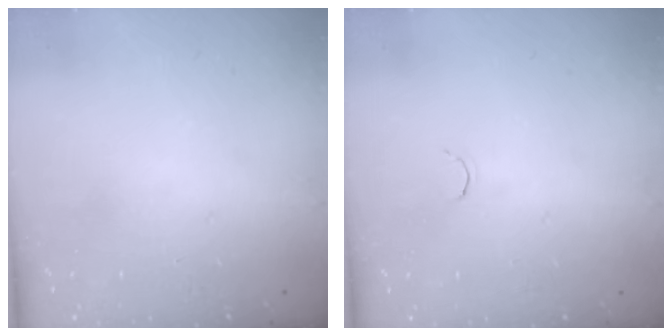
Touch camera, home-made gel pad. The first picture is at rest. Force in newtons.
{"total": 1.8, "press": 1.7, "slide": 0.4}